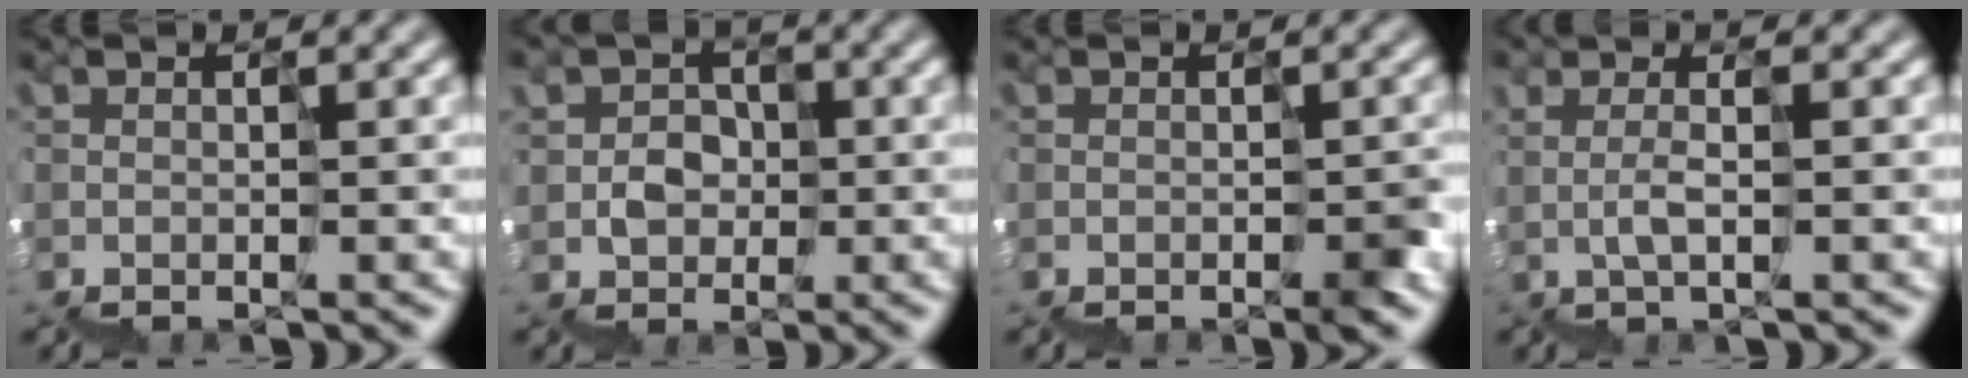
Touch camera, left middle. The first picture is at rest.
{"total": 2.6, "force": [0.4, 2.5, 0.3], "torque": [0.003, 0.011, 0.007]}
{"total": 3.1, "force": [-1.7, 1.2, 2.3], "torque": [-0.028, -0.004, -0.027]}
{"total": 1.1, "force": [1.0, -0.2, 0.2], "torque": [0.000, 0.008, 0.021]}